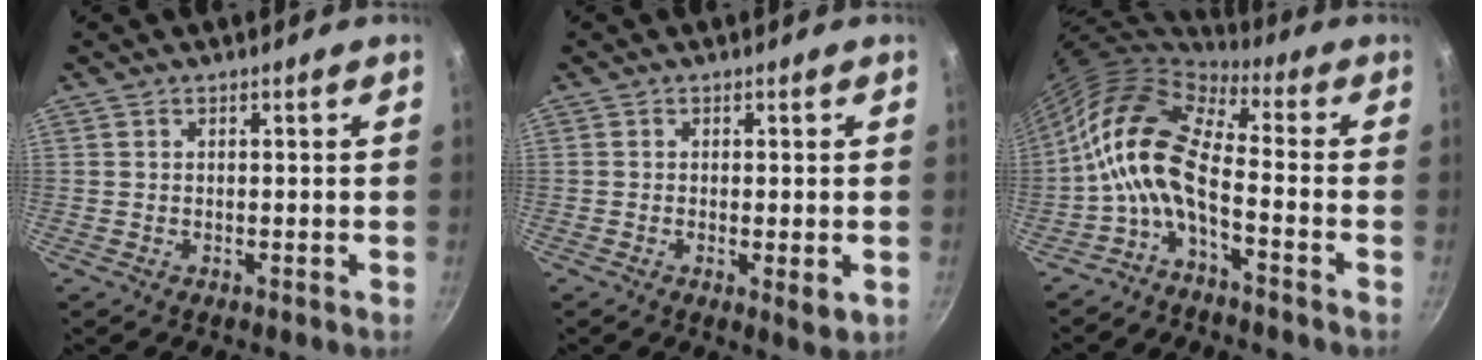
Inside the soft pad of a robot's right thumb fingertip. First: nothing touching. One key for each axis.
{"total": 3.4, "fx": -0.7, "fy": 1.0, "fz": 3.2, "tx": -0.054, "ty": -0.012, "tz": -0.011}
{"total": 11.8, "fx": -2.9, "fy": 5.0, "fz": 10.3, "tx": -0.199, "ty": 0.040, "tz": -0.070}